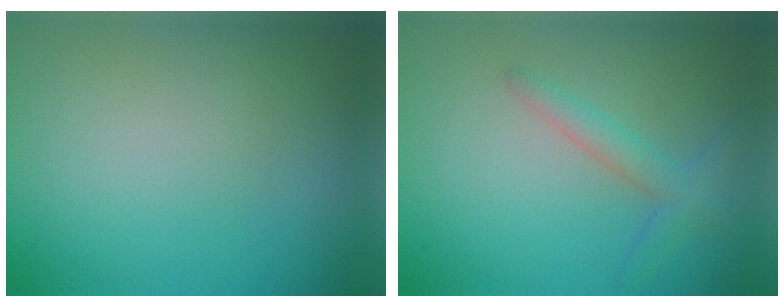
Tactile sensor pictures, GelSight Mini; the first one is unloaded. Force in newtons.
{"total": 2.2, "press": 2.2, "slide": 0.1}